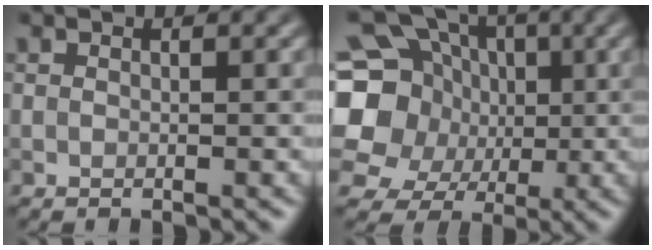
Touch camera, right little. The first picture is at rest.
{"total": 12.8, "force": [1.1, 11.4, 5.8], "torque": [-0.152, 0.018, 0.000]}